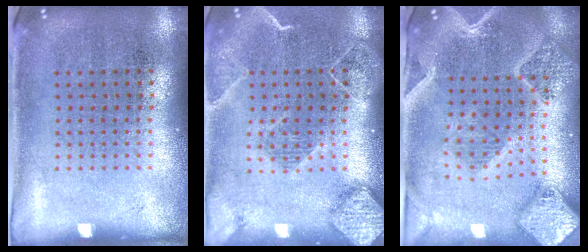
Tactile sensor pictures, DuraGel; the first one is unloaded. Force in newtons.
{"total": 2.2, "press": 2.0, "slide": 1.1}
{"total": 3.0, "press": 2.6, "slide": 1.5}